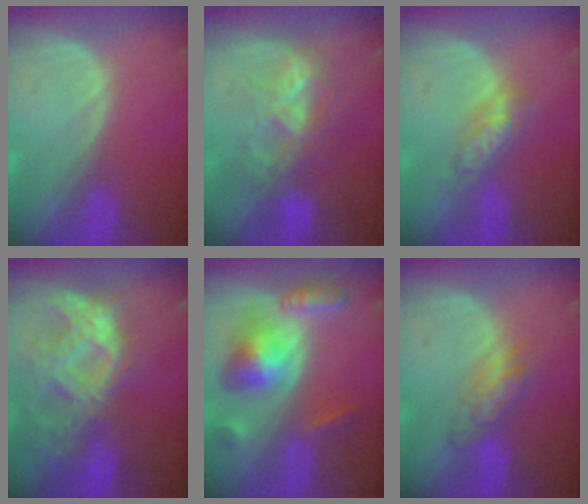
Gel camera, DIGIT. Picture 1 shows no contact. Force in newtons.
{"total": 6.7, "press": 6.5, "slide": 1.5}
{"total": 4.6, "press": 4.2, "slide": 2.0}
{"total": 10.9, "press": 9.3, "slide": 5.7}
{"total": 8.1, "press": 8.1, "slide": 0.6}
{"total": 5.0, "press": 4.6, "slide": 2.0}